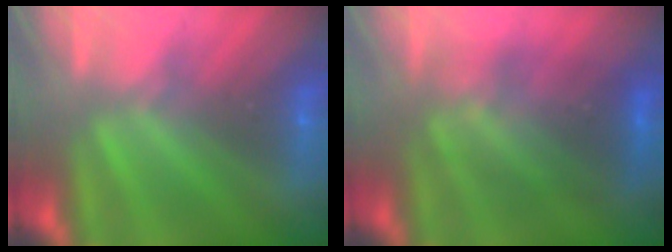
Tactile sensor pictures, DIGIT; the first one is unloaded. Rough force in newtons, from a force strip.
{"total": 3.7}